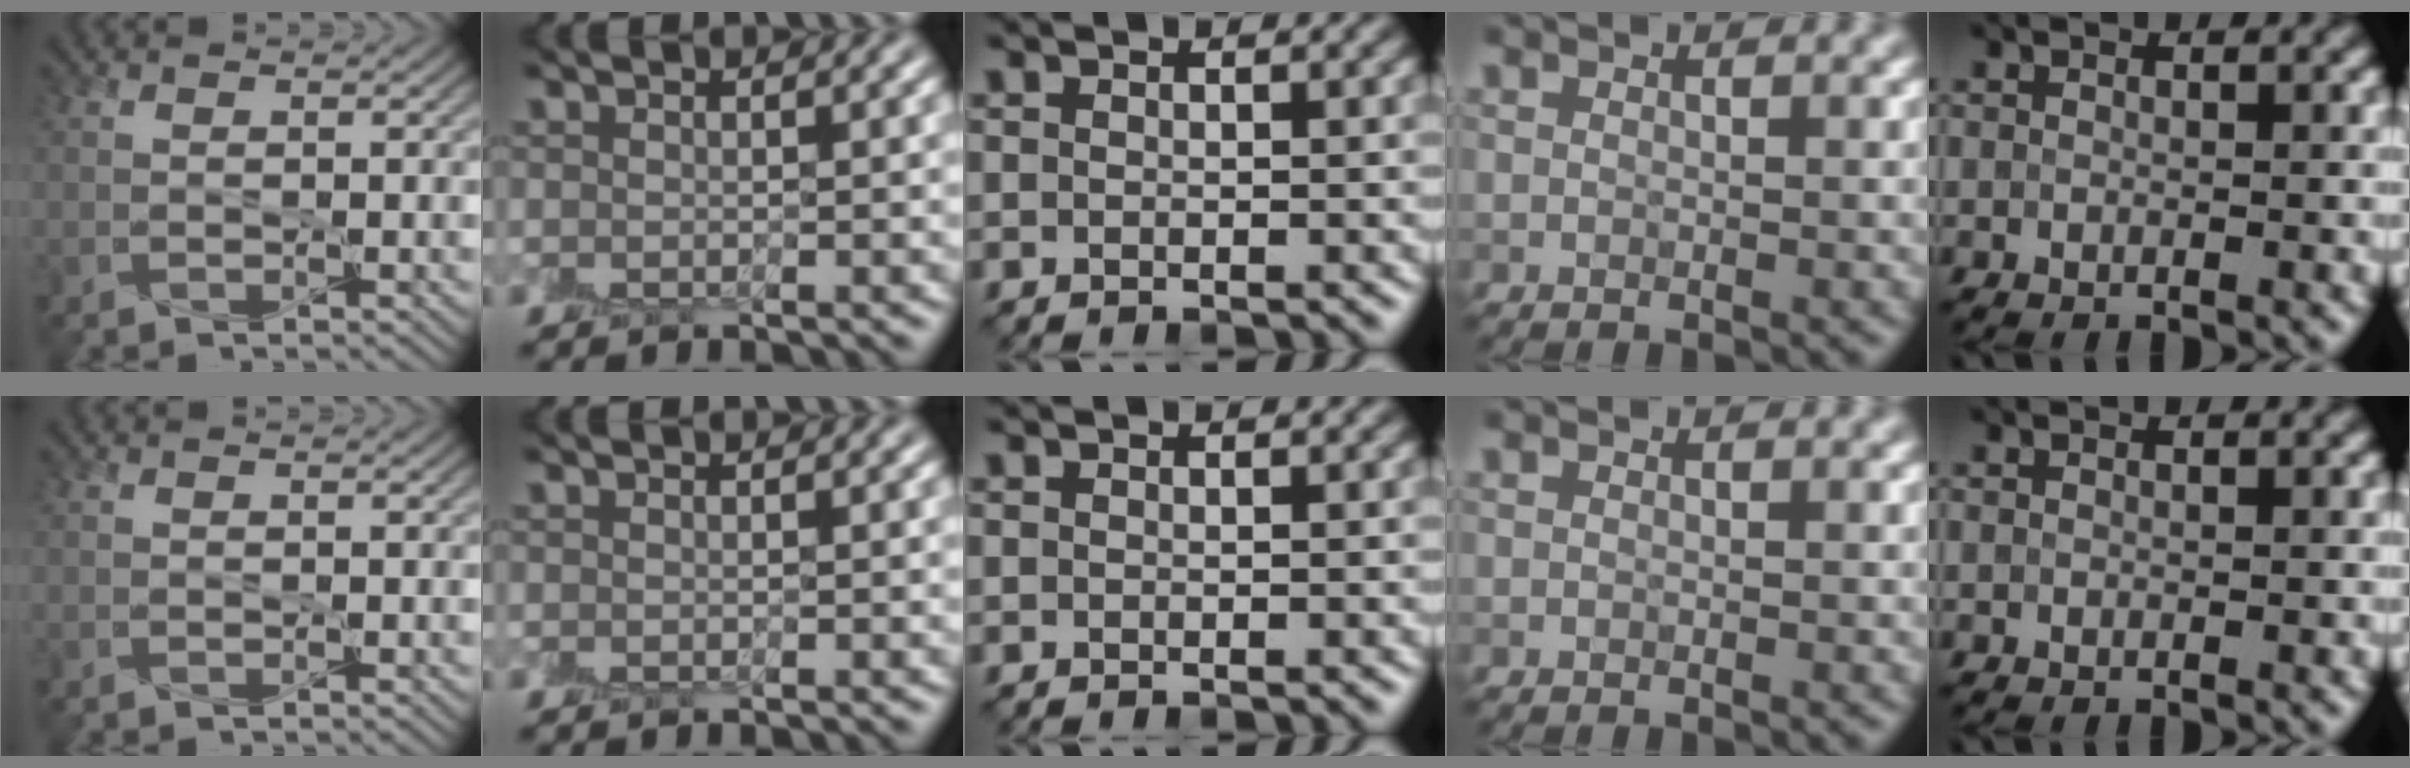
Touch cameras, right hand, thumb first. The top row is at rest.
{}